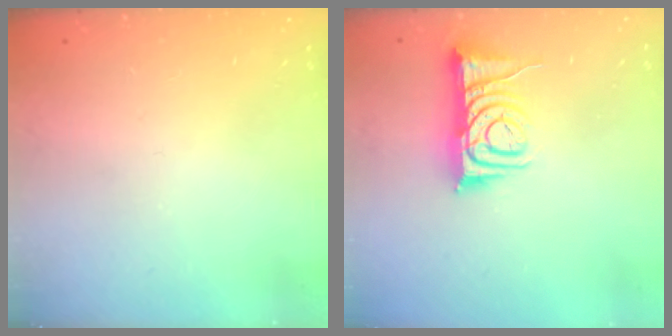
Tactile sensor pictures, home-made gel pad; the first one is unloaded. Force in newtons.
{"total": 8.4, "press": 8.3, "slide": 1.0}